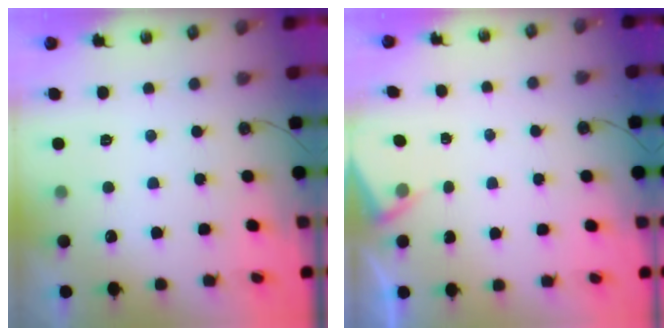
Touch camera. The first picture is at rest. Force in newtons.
{"total": 2.6, "press": 2.6, "slide": 0.4}